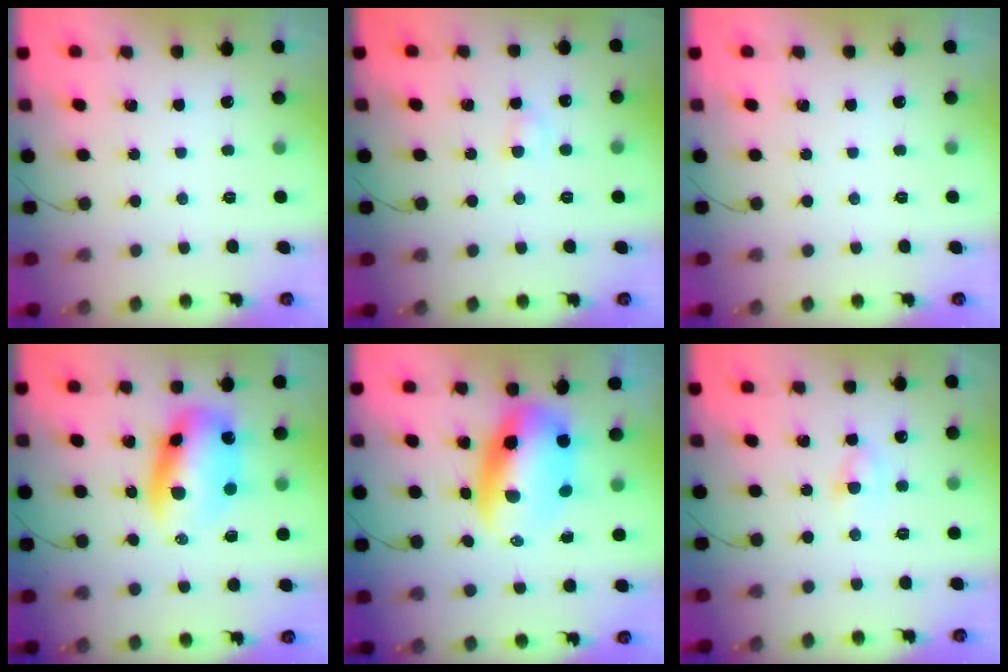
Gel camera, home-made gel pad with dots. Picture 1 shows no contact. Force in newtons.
{"total": 3.2, "press": 3.1, "slide": 1.0}
{"total": 0.0}
{"total": 12.6, "press": 12.1, "slide": 3.4}
{"total": 10.1, "press": 9.8, "slide": 2.5}
{"total": 3.7, "press": 3.5, "slide": 1.1}